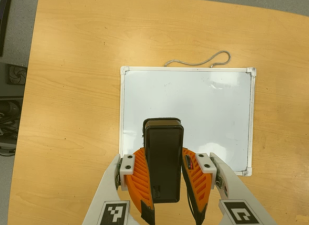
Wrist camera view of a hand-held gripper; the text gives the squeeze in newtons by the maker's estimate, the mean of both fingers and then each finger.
{"total": 7.1, "left": 5.6, "right": 8.5}